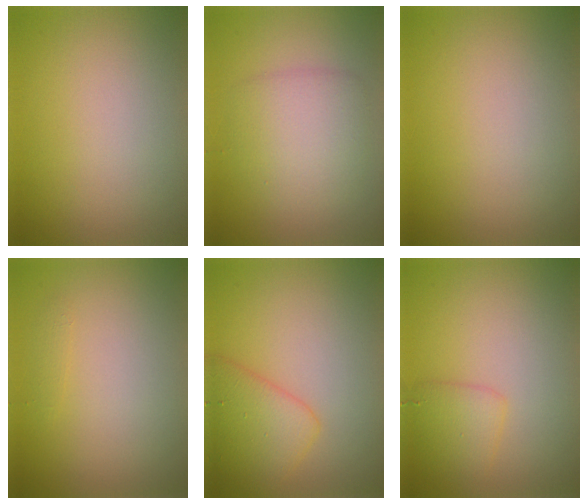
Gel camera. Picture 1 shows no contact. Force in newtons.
{"total": 4.0, "press": 4.0, "slide": 0.0}
{"total": 0.0}
{"total": 0.5, "press": 0.5, "slide": 0.1}
{"total": 3.9, "press": 3.9, "slide": 0.2}
{"total": 2.0, "press": 2.0, "slide": 0.0}